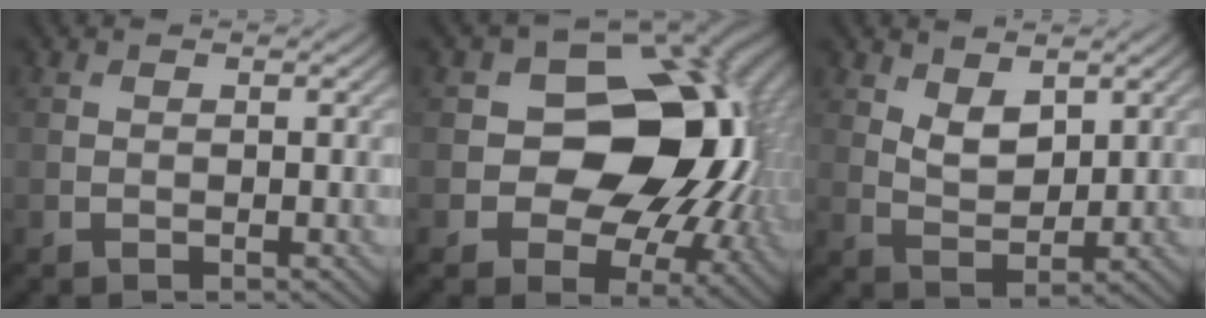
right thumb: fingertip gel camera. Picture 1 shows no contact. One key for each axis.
{"total": 15.4, "fx": 0.7, "fy": 11.1, "fz": 10.7, "tx": -0.131, "ty": -0.009, "tz": 0.012}
{"total": 4.1, "fx": 2.2, "fy": 2.2, "fz": 2.7, "tx": -0.058, "ty": -0.009, "tz": 0.045}